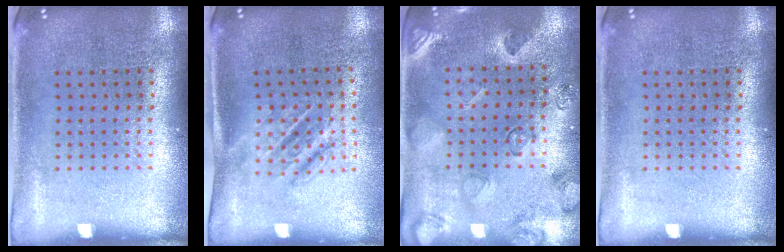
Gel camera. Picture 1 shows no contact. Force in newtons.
{"total": 1.7, "press": 1.3, "slide": 1.1}
{"total": 2.2, "press": 1.8, "slide": 1.3}
{"total": 0.0}